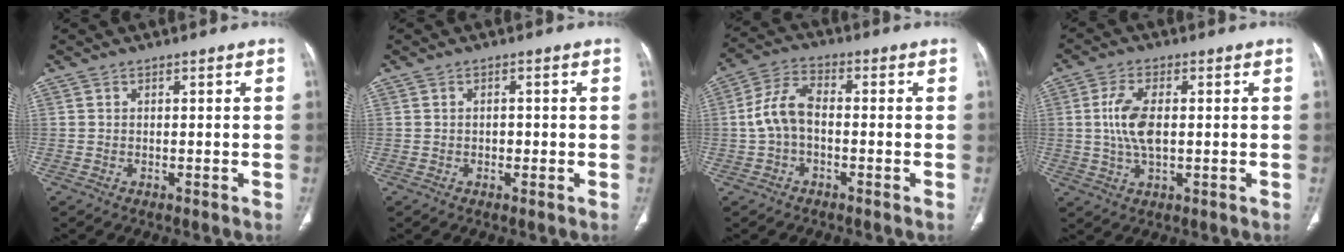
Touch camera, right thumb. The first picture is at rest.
{"total": 1.1, "force": [-0.2, 0.8, 0.8], "torque": [-0.005, 0.002, -0.004]}
{"total": 7.5, "force": [-0.9, 4.5, 6.0], "torque": [-0.119, 0.026, -0.026]}
{"total": 7.5, "force": [0.5, 3.6, 6.6], "torque": [-0.142, 0.001, 0.009]}